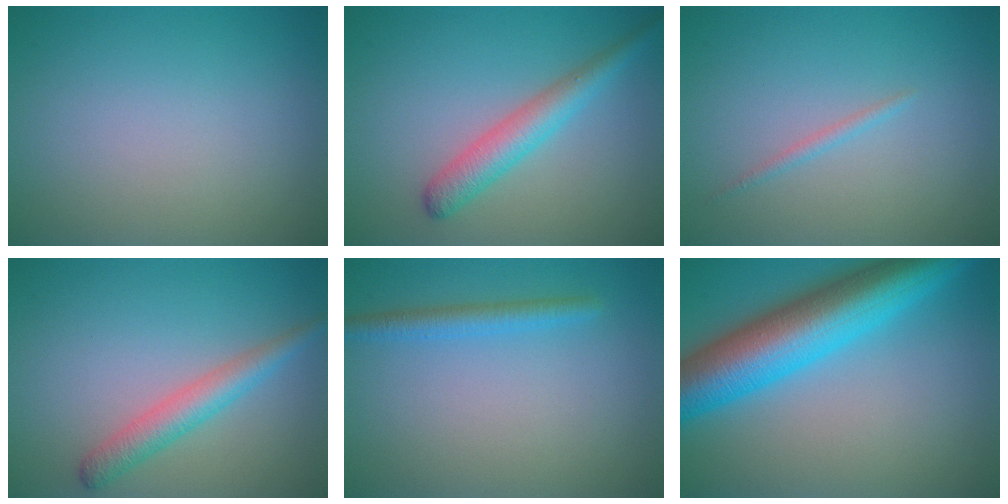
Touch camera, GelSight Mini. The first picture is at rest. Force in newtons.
{"total": 2.8, "press": 2.8, "slide": 0.2}
{"total": 0.8, "press": 0.8, "slide": 0.0}
{"total": 3.1, "press": 3.1, "slide": 0.1}
{"total": 2.0, "press": 2.0, "slide": 0.1}
{"total": 11.1, "press": 11.1, "slide": 0.3}